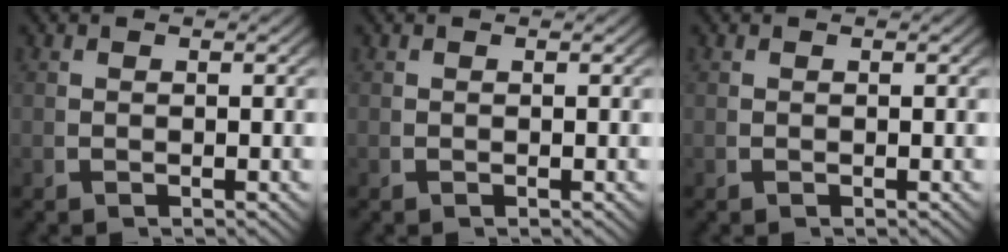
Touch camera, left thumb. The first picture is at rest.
{"total": 0.0}
{"total": 0.0}